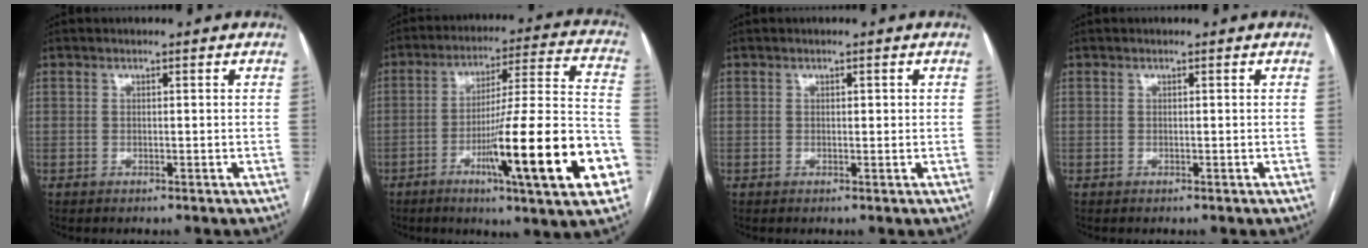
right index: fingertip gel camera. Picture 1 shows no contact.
{"total": 22.5, "force": [-8.3, 0.8, 20.9], "torque": [-0.276, -0.006, -0.123]}
{"total": 0.7, "force": [0.2, 0.3, 0.6], "torque": [-0.006, 0.001, 0.003]}
{"total": 0.0}